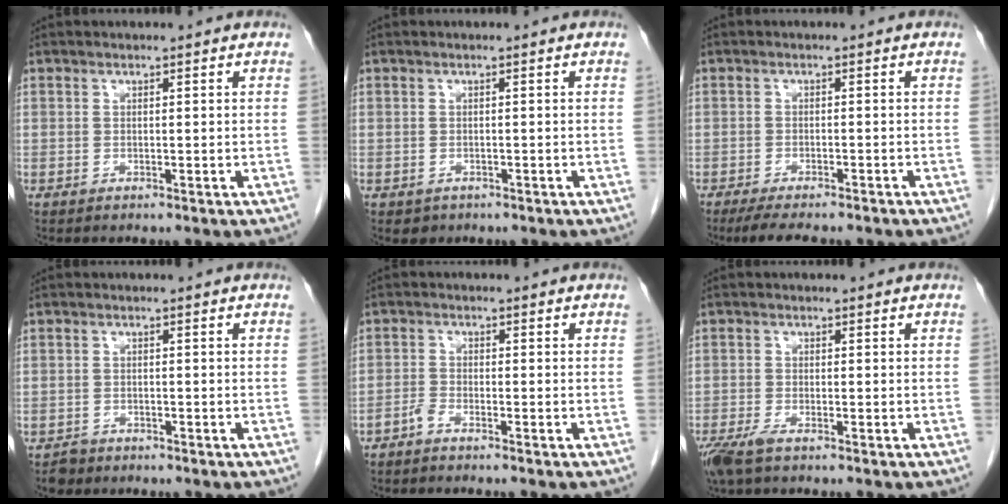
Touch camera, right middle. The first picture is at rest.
{"total": 1.4, "force": [-0.7, 1.2, 0.3], "torque": [-0.006, 0.003, -0.003]}
{"total": 8.5, "force": [-7.1, 1.7, 4.5], "torque": [-0.061, -0.010, -0.096]}
{"total": 1.8, "force": [-1.4, 1.0, 0.1], "torque": [-0.011, 0.002, -0.022]}
{"total": 1.5, "force": [-1.4, 0.1, 0.7], "torque": [-0.017, 0.000, -0.030]}
{"total": 3.8, "force": [-2.7, 0.9, 2.6], "torque": [-0.055, -0.010, -0.049]}